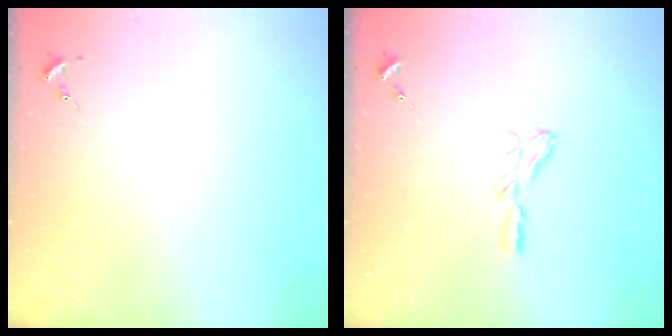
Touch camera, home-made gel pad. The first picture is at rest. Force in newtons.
{"total": 6.9, "press": 6.9, "slide": 0.6}